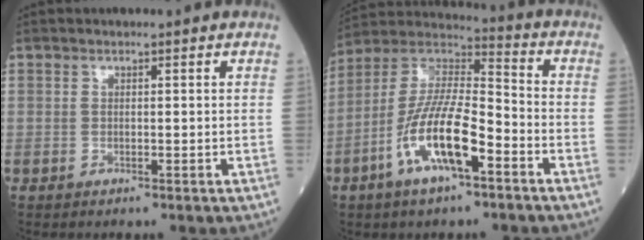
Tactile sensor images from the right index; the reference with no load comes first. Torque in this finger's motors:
{"motor_torque": [1.30, -0.50, 1.05, 0.21]}